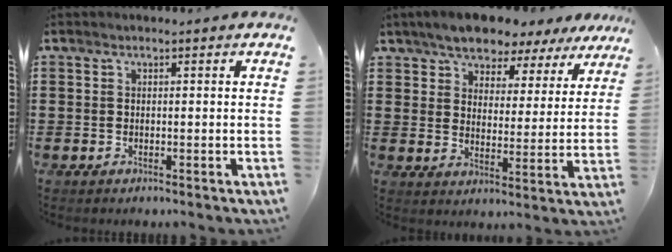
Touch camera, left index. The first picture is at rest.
{"total": 6.0, "force": [5.8, 1.3, 0.9], "torque": [-0.050, -0.025, 0.103]}